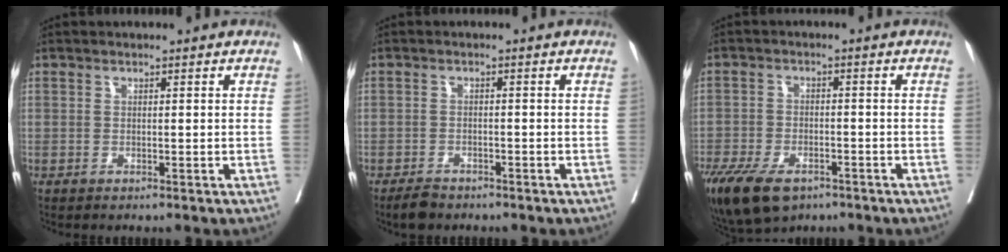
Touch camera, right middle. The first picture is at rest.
{"total": 2.7, "force": [-2.3, 1.1, 0.9], "torque": [-0.022, -0.001, -0.038]}
{"total": 12.9, "force": [-8.4, 6.3, 7.4], "torque": [-0.159, -0.016, -0.134]}